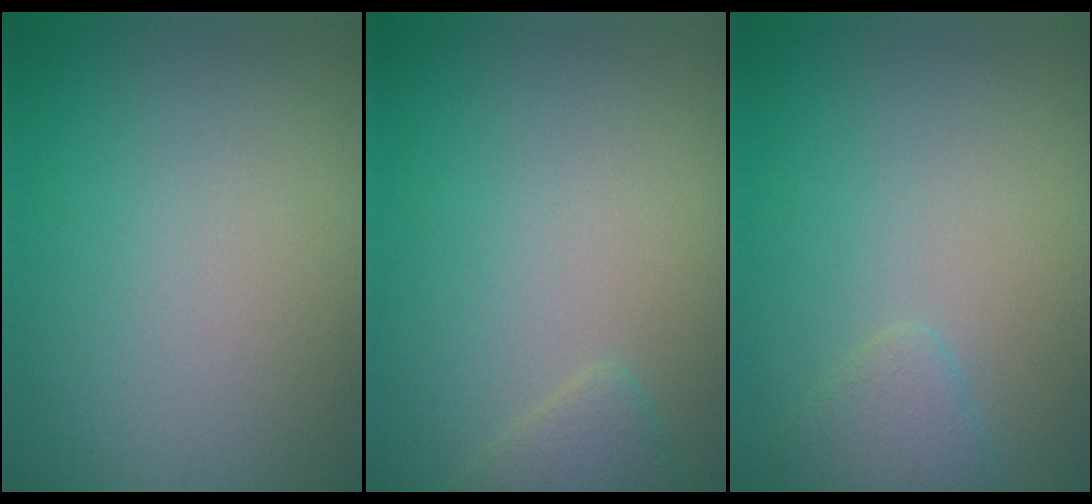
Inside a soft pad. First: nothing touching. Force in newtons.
{"total": 1.6, "press": 1.6, "slide": 0.1}
{"total": 1.5, "press": 1.5, "slide": 0.2}